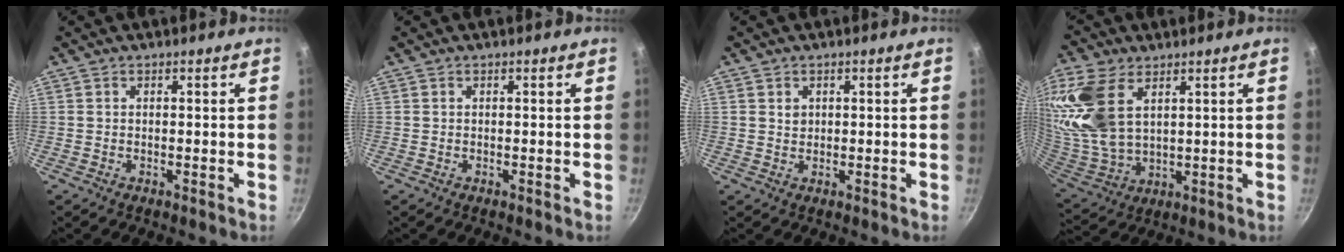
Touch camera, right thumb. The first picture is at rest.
{"total": 0.0}
{"total": 1.6, "force": [0.7, 1.3, 0.6], "torque": [-0.007, 0.000, 0.012]}
{"total": 18.2, "force": [7.2, 10.7, 12.9], "torque": [-0.275, -0.017, 0.155]}